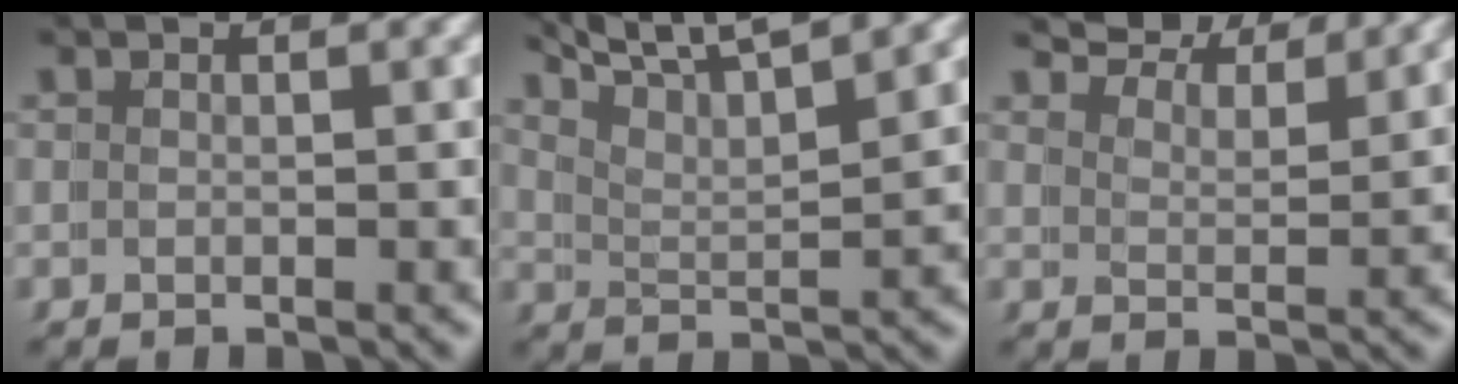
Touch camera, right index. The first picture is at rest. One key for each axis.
{"total": 7.4, "fx": 6.8, "fy": 0.4, "fz": 3.0, "tx": -0.049, "ty": 0.017, "tz": 0.099}
{"total": 6.6, "fx": 6.4, "fy": 0.3, "fz": 1.7, "tx": -0.020, "ty": 0.020, "tz": 0.094}